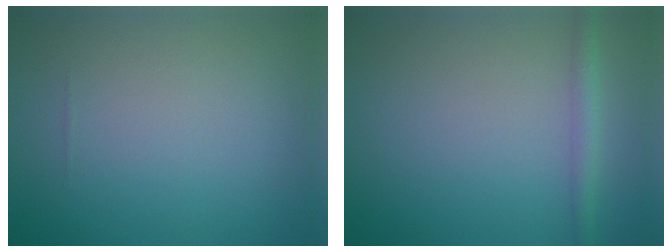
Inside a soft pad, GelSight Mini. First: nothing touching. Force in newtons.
{"total": 1.7, "press": 1.7, "slide": 0.1}